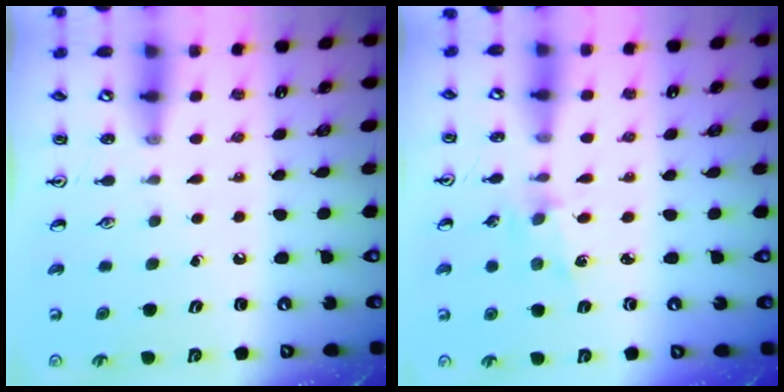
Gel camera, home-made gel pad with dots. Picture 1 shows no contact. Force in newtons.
{"total": 1.0, "press": 1.0, "slide": 0.2}